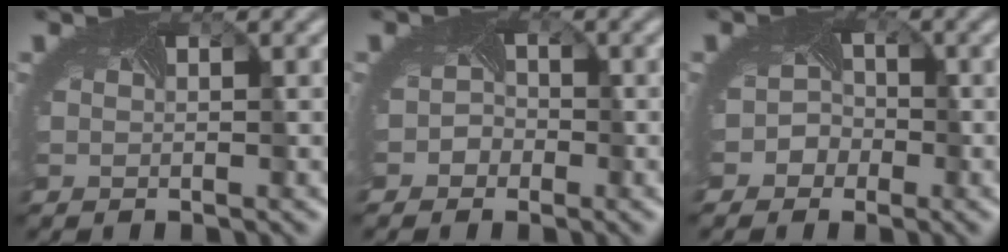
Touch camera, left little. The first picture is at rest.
{"total": 2.0, "force": [-1.2, 1.6, 0.3], "torque": [0.016, 0.004, -0.020]}
{"total": 3.4, "force": [-1.6, 2.9, 0.7], "torque": [0.015, 0.010, -0.031]}